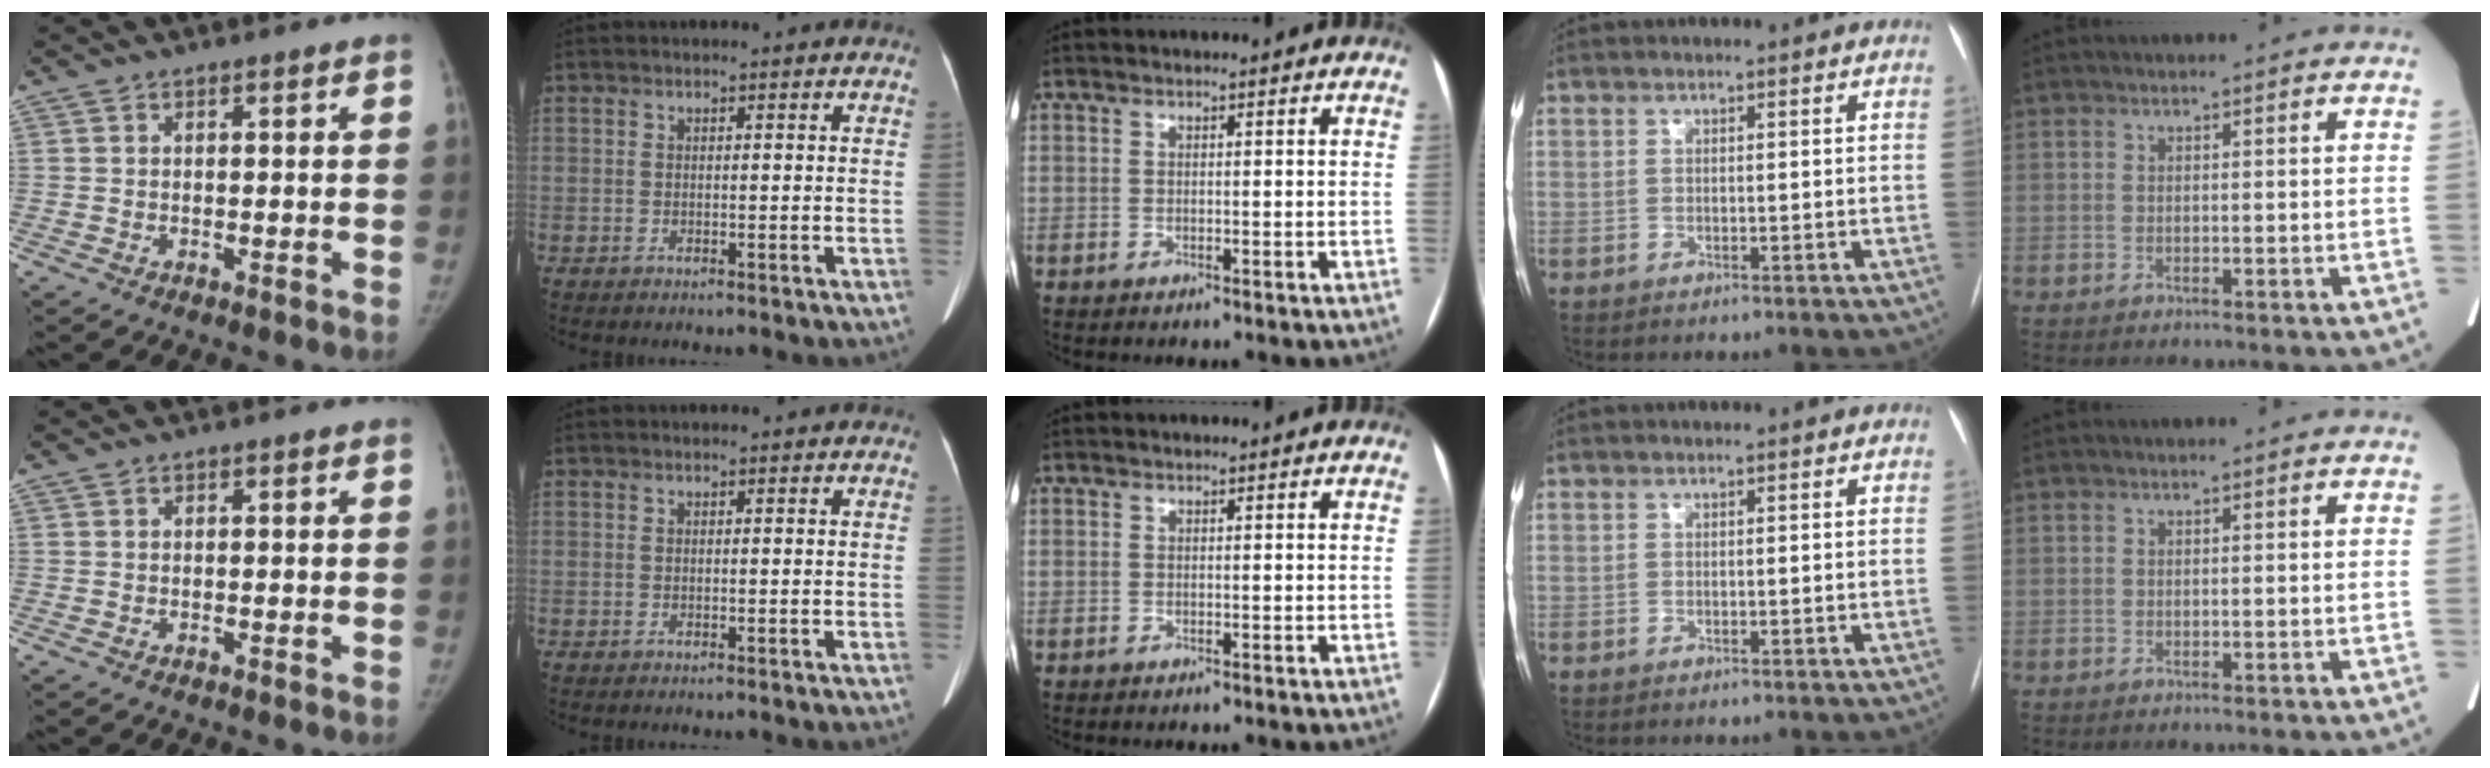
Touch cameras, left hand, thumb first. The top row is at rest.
{}